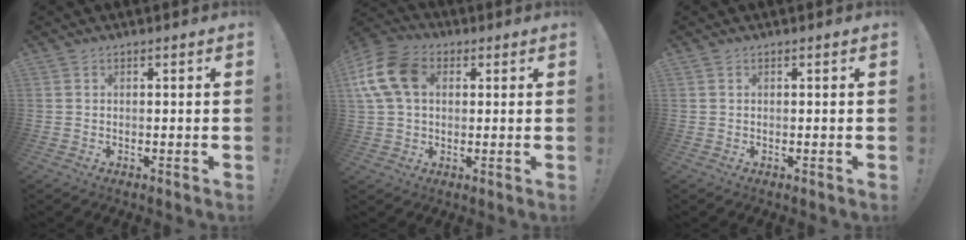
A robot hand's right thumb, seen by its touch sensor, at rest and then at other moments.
{"total": 14.6, "force": [3.6, 10.2, 9.8], "torque": [-0.197, 0.005, 0.071]}
{"total": 0.0}